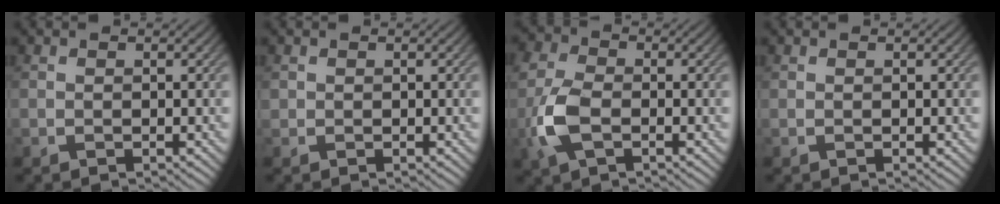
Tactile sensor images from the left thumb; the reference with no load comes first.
{"total": 0.5, "force": [0.2, 0.5, 0.0], "torque": [0.002, -0.002, 0.000]}
{"total": 6.2, "force": [-1.7, 3.5, 4.8], "torque": [-0.129, 0.001, -0.047]}
{"total": 0.0}